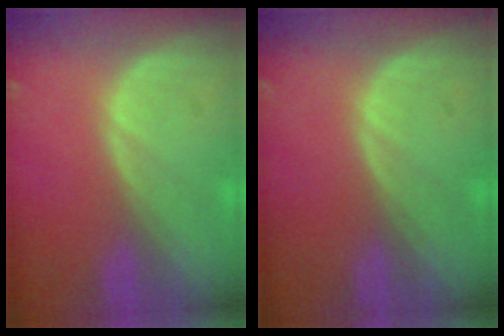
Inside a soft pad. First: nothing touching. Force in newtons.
{"total": 0.0}